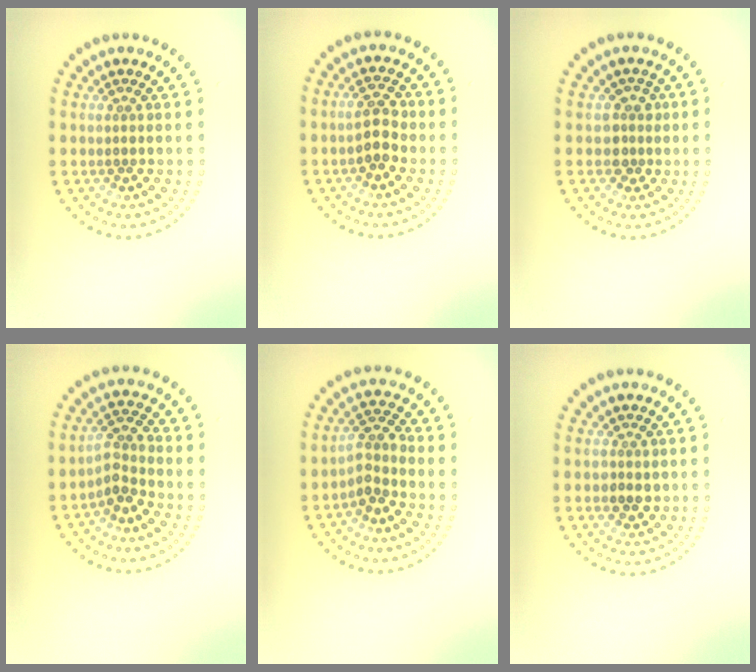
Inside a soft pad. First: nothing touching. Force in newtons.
{"total": 2.6, "press": 2.6, "slide": 0.3}
{"total": 1.9, "press": 1.4, "slide": 1.3}
{"total": 2.5, "press": 2.0, "slide": 1.6}
{"total": 2.5, "press": 2.0, "slide": 1.6}
{"total": 1.7, "press": 1.6, "slide": 0.7}